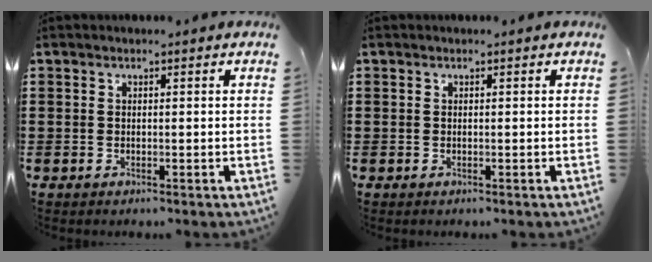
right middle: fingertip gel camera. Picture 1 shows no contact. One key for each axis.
{"total": 0.0}